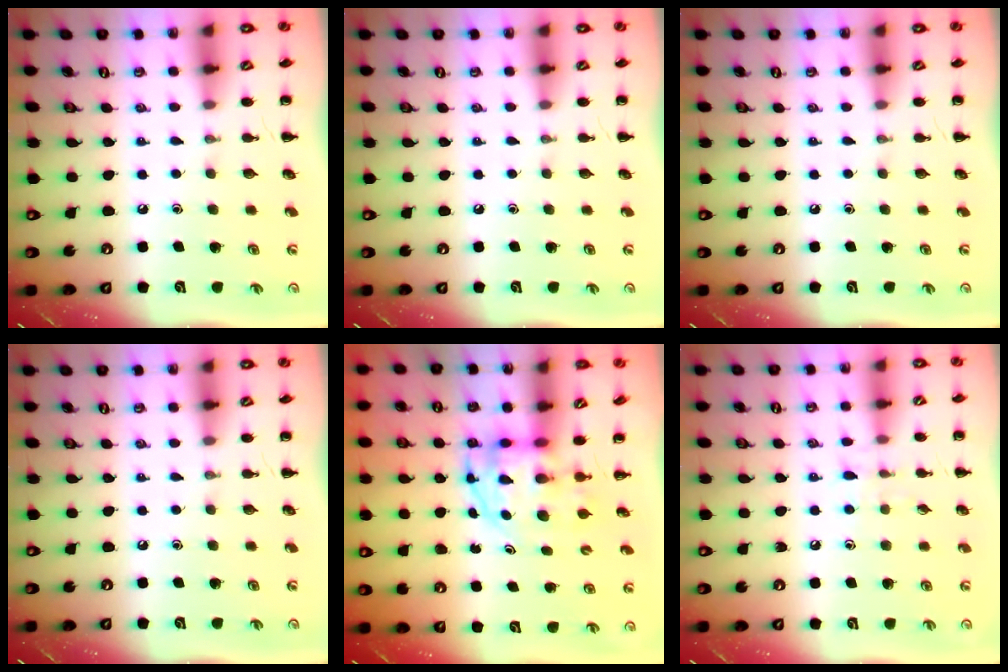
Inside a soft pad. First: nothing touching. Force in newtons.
{"total": 0.0}
{"total": 0.0}
{"total": 0.0}
{"total": 3.8, "press": 3.7, "slide": 0.8}
{"total": 6.5, "press": 6.3, "slide": 1.9}